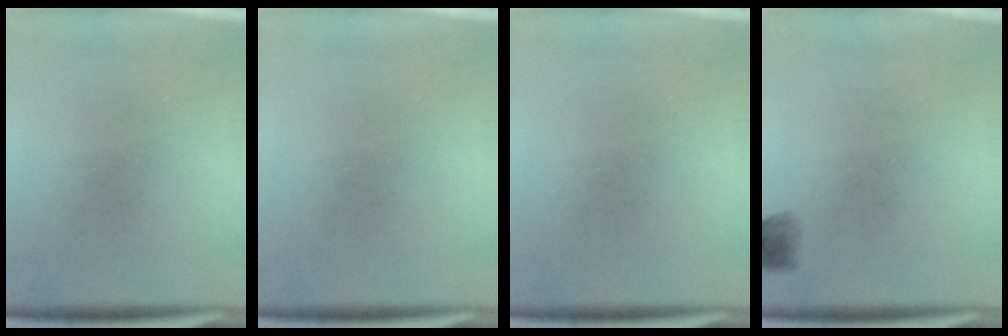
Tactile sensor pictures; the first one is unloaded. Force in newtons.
{"total": 0.0}
{"total": 0.0}
{"total": 2.2}